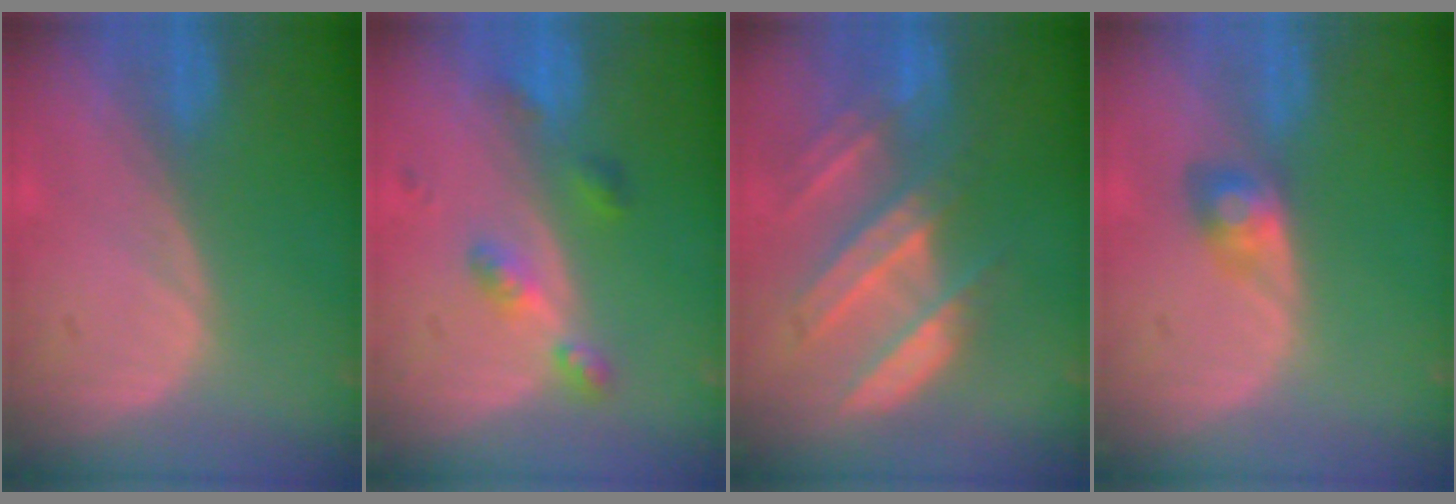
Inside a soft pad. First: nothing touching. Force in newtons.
{"total": 4.6, "press": 4.3, "slide": 1.7}
{"total": 8.4, "press": 7.9, "slide": 3.0}
{"total": 2.7, "press": 2.7, "slide": 0.0}